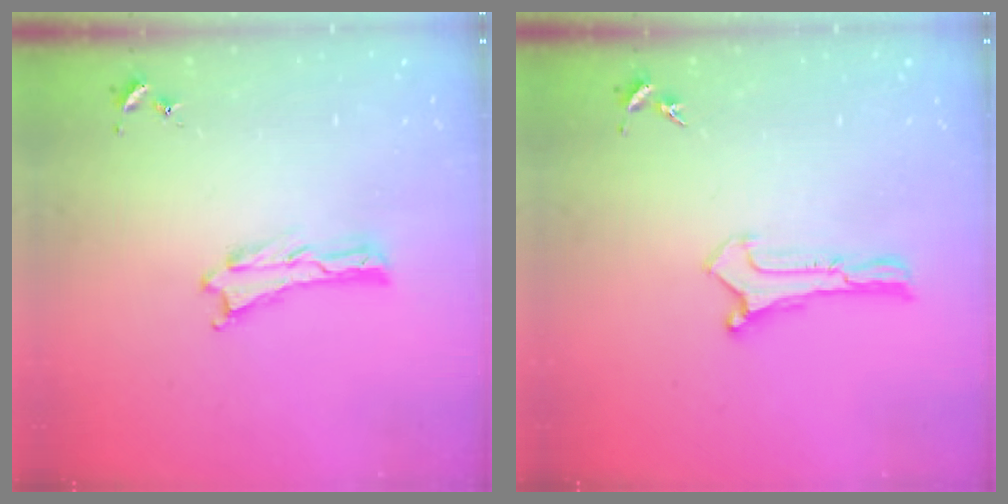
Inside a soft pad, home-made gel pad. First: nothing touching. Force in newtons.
{"total": 0.0}